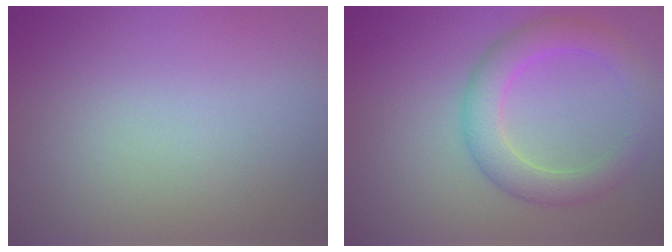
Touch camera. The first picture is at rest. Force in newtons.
{"total": 4.5, "press": 4.5, "slide": 0.1}